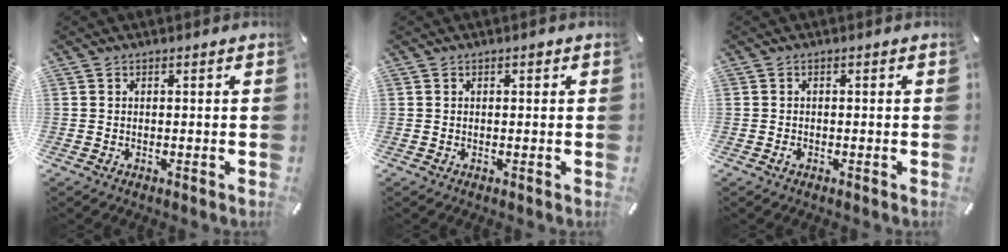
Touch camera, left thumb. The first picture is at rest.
{"total": 0.6, "force": [0.2, 0.4, 0.4], "torque": [0.000, 0.001, 0.001]}
{"total": 0.8, "force": [-0.4, 0.5, 0.5], "torque": [-0.011, 0.000, -0.008]}